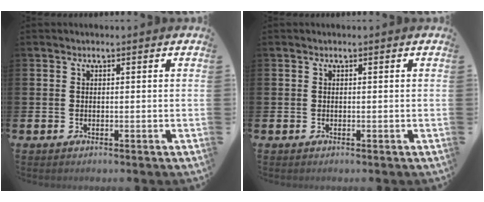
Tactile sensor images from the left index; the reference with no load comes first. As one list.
[{"total": 0.0}]